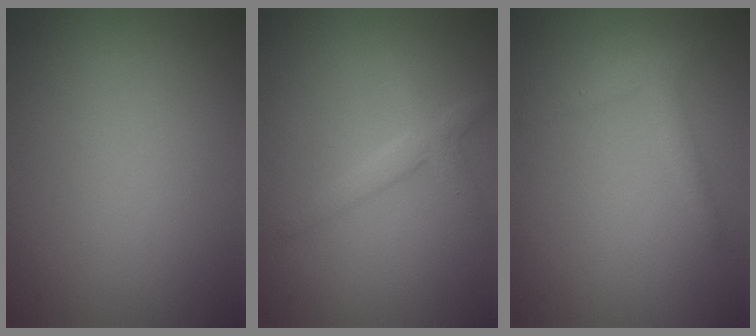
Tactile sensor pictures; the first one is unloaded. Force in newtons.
{"total": 2.3, "press": 2.3, "slide": 0.1}
{"total": 2.1, "press": 2.1, "slide": 0.1}